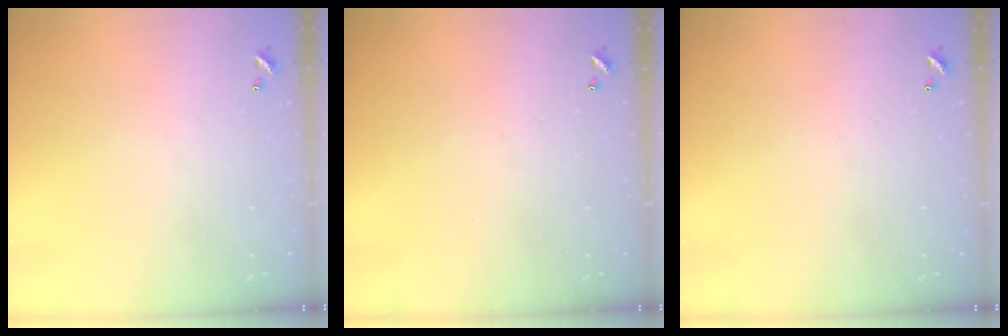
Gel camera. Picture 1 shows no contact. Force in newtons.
{"total": 0.0}
{"total": 0.0}